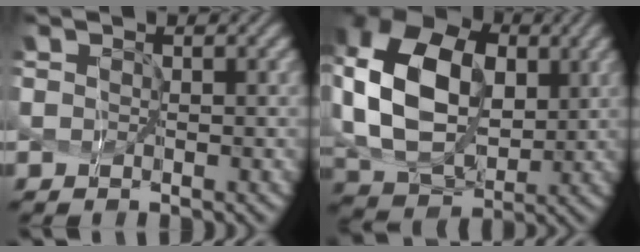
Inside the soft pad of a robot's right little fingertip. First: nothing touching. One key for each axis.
{"total": 12.6, "fx": 2.1, "fy": 8.8, "fz": 8.7, "tx": -0.212, "ty": 0.004, "tz": 0.050}